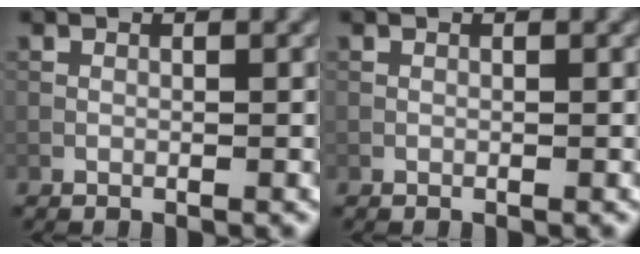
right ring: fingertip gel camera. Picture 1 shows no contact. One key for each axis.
{"total": 0.0}